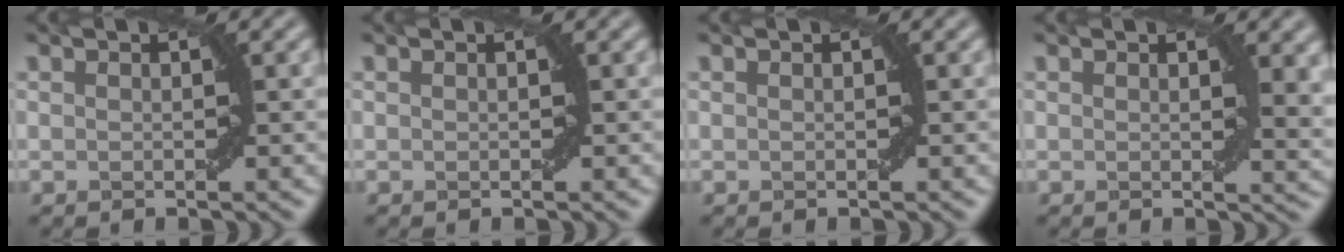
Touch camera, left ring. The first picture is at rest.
{"total": 0.0}
{"total": 0.0}
{"total": 3.2, "force": [1.2, 1.1, 2.8], "torque": [-0.028, -0.004, 0.020]}